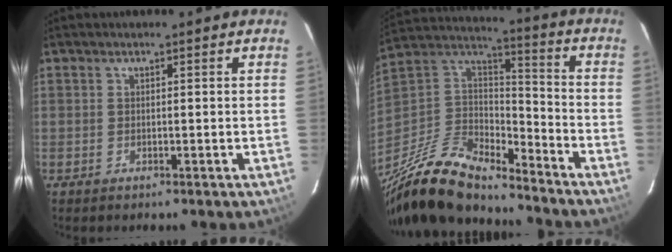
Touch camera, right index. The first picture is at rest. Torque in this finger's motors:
{"motor_torque": [1.07, -1.07, 0.64, 0.15]}